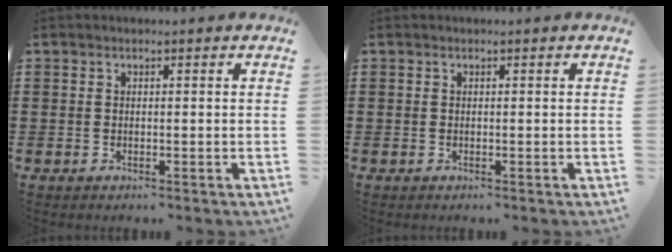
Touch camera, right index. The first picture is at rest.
{"total": 0.0}